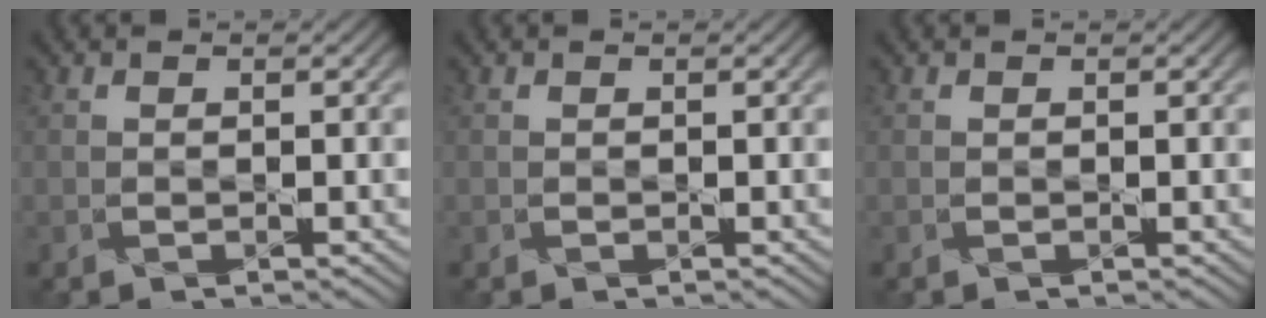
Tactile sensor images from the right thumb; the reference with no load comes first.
{"total": 0.0}
{"total": 0.0}